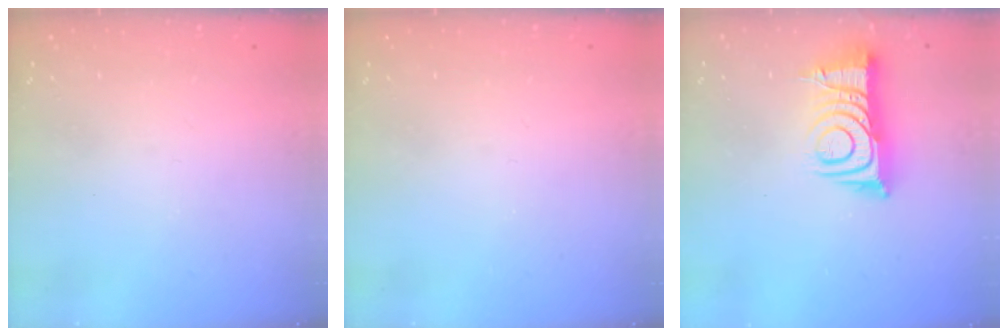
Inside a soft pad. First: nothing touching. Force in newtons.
{"total": 0.0}
{"total": 11.0, "press": 11.0, "slide": 0.6}